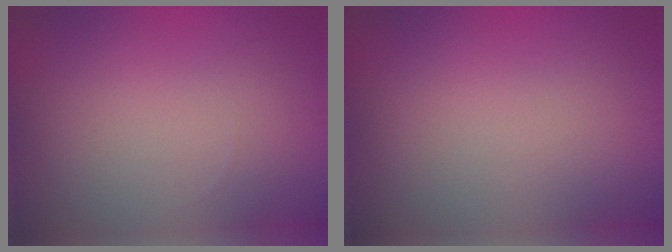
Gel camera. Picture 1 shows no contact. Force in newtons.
{"total": 0.0}